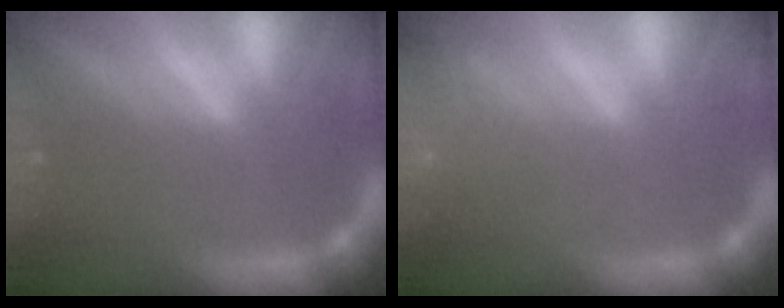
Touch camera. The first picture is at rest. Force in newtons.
{"total": 6.0}